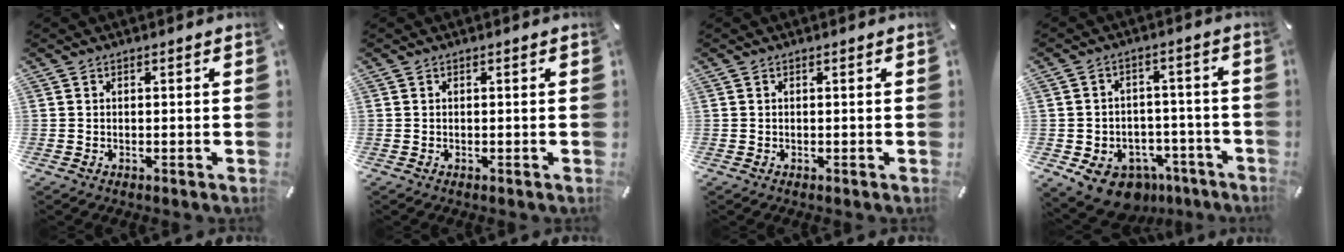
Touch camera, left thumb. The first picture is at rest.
{"total": 0.0}
{"total": 0.0}
{"total": 9.9, "force": [-6.4, 6.6, 3.6], "torque": [-0.064, 0.050, -0.105]}